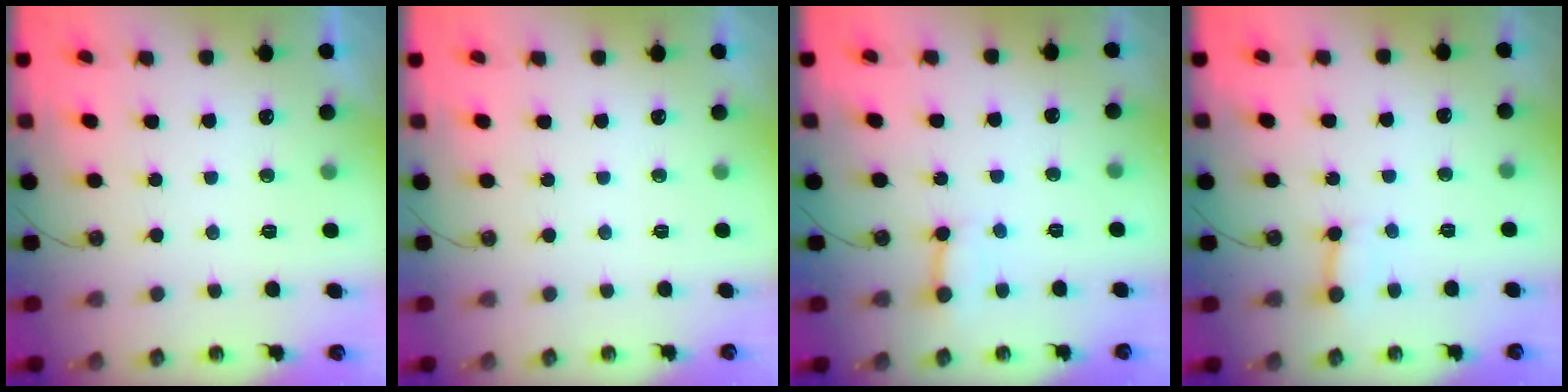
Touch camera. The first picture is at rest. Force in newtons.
{"total": 0.0}
{"total": 4.1, "press": 4.1, "slide": 0.3}
{"total": 3.9, "press": 3.9, "slide": 0.2}